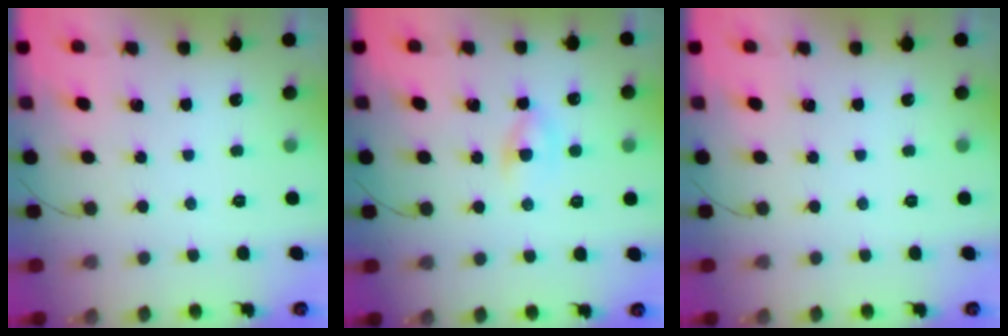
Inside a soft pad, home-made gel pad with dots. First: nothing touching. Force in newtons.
{"total": 3.6, "press": 3.4, "slide": 1.2}
{"total": 0.0}